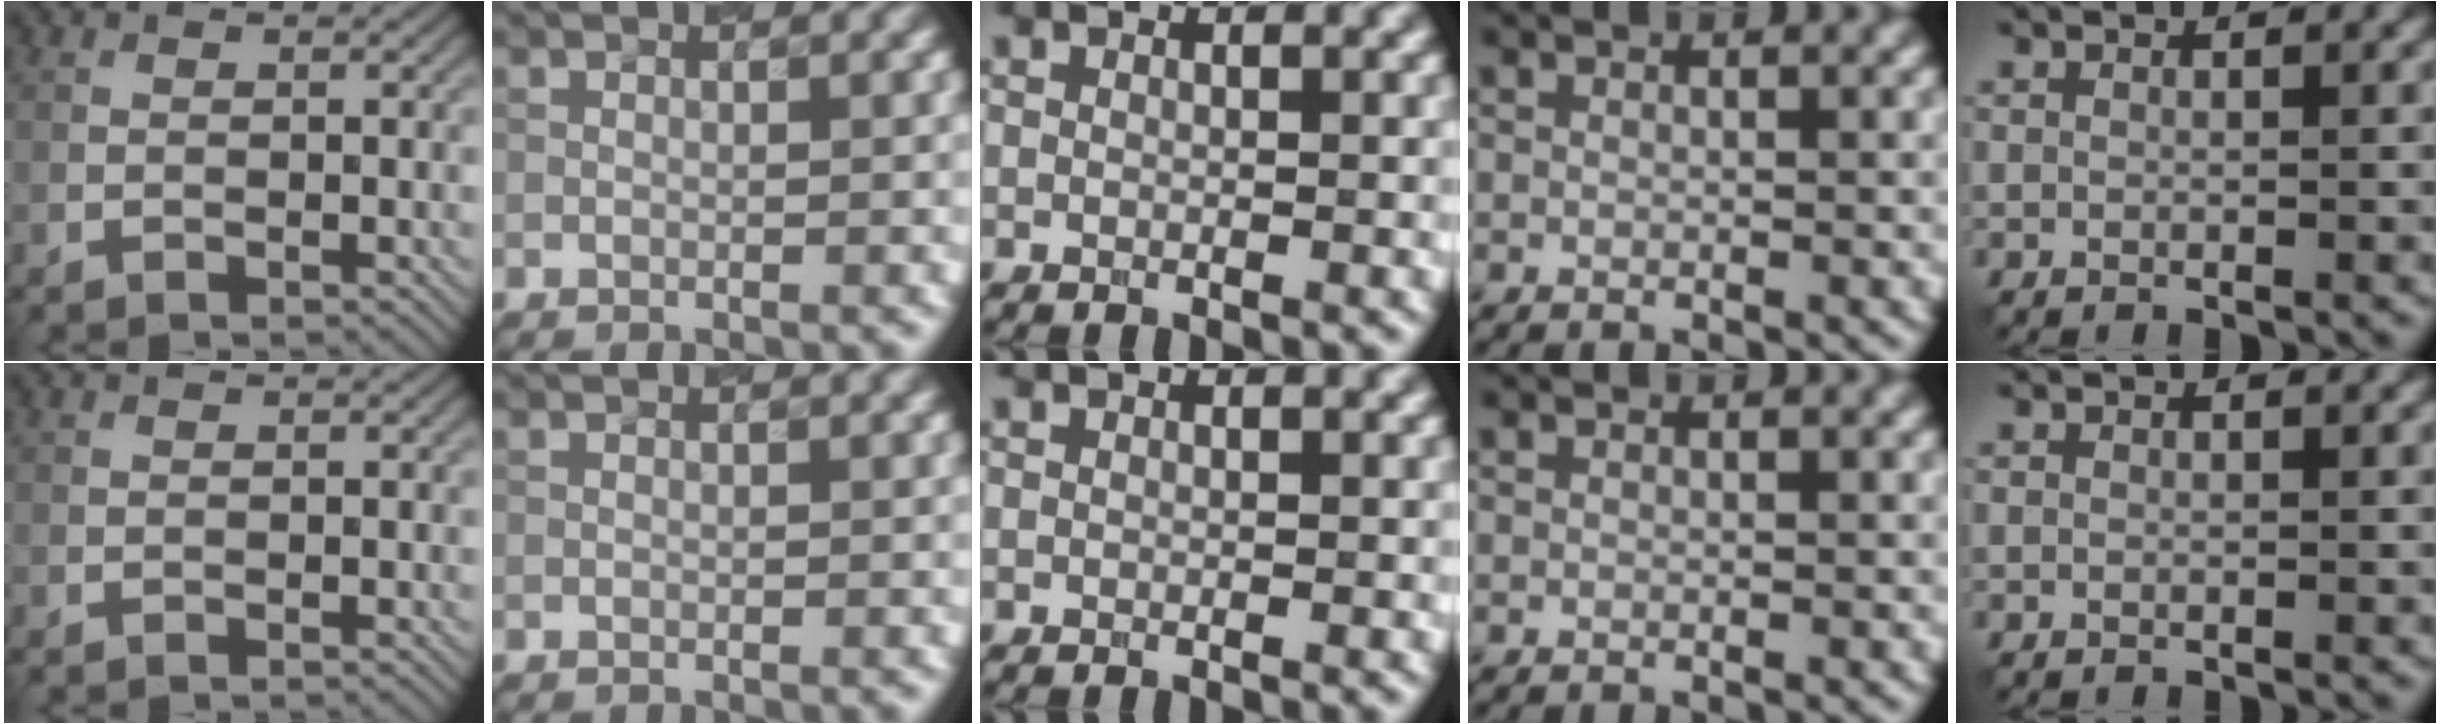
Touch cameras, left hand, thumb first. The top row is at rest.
{}